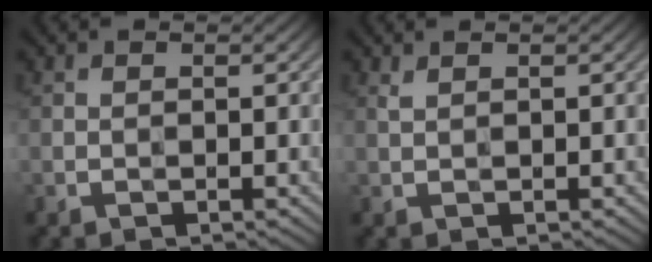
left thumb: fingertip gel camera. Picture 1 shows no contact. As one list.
[{"total": 0.6, "force": [0.5, 0.1, 0.4], "torque": [-0.010, 0.003, 0.012]}]